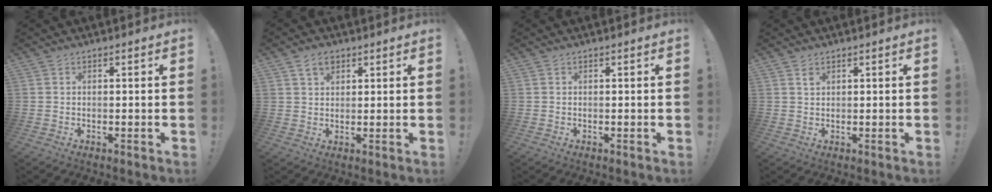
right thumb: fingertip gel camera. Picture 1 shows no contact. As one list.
[{"total": 4.7, "force": [2.8, 3.1, 2.2], "torque": [-0.035, -0.002, 0.051]}, {"total": 0.0}, {"total": 1.1, "force": [0.7, 0.6, 0.6], "torque": [-0.003, -0.003, 0.012]}]